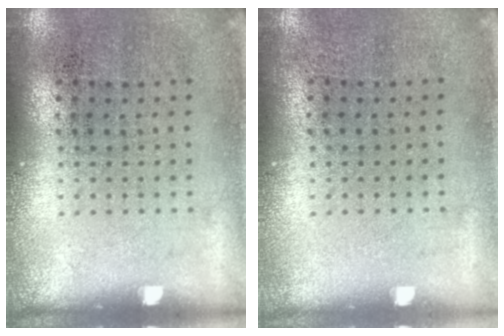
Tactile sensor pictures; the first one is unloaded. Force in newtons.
{"total": 0.0}